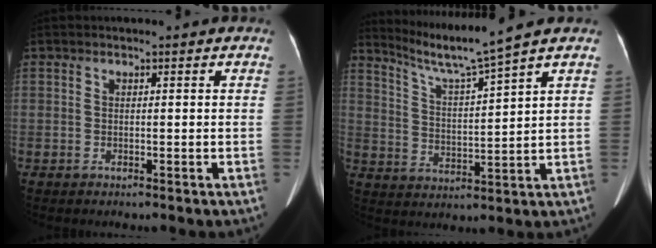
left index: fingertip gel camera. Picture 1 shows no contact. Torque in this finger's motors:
{"motor_torque": [0.26, -0.75, -0.02, 0.02]}